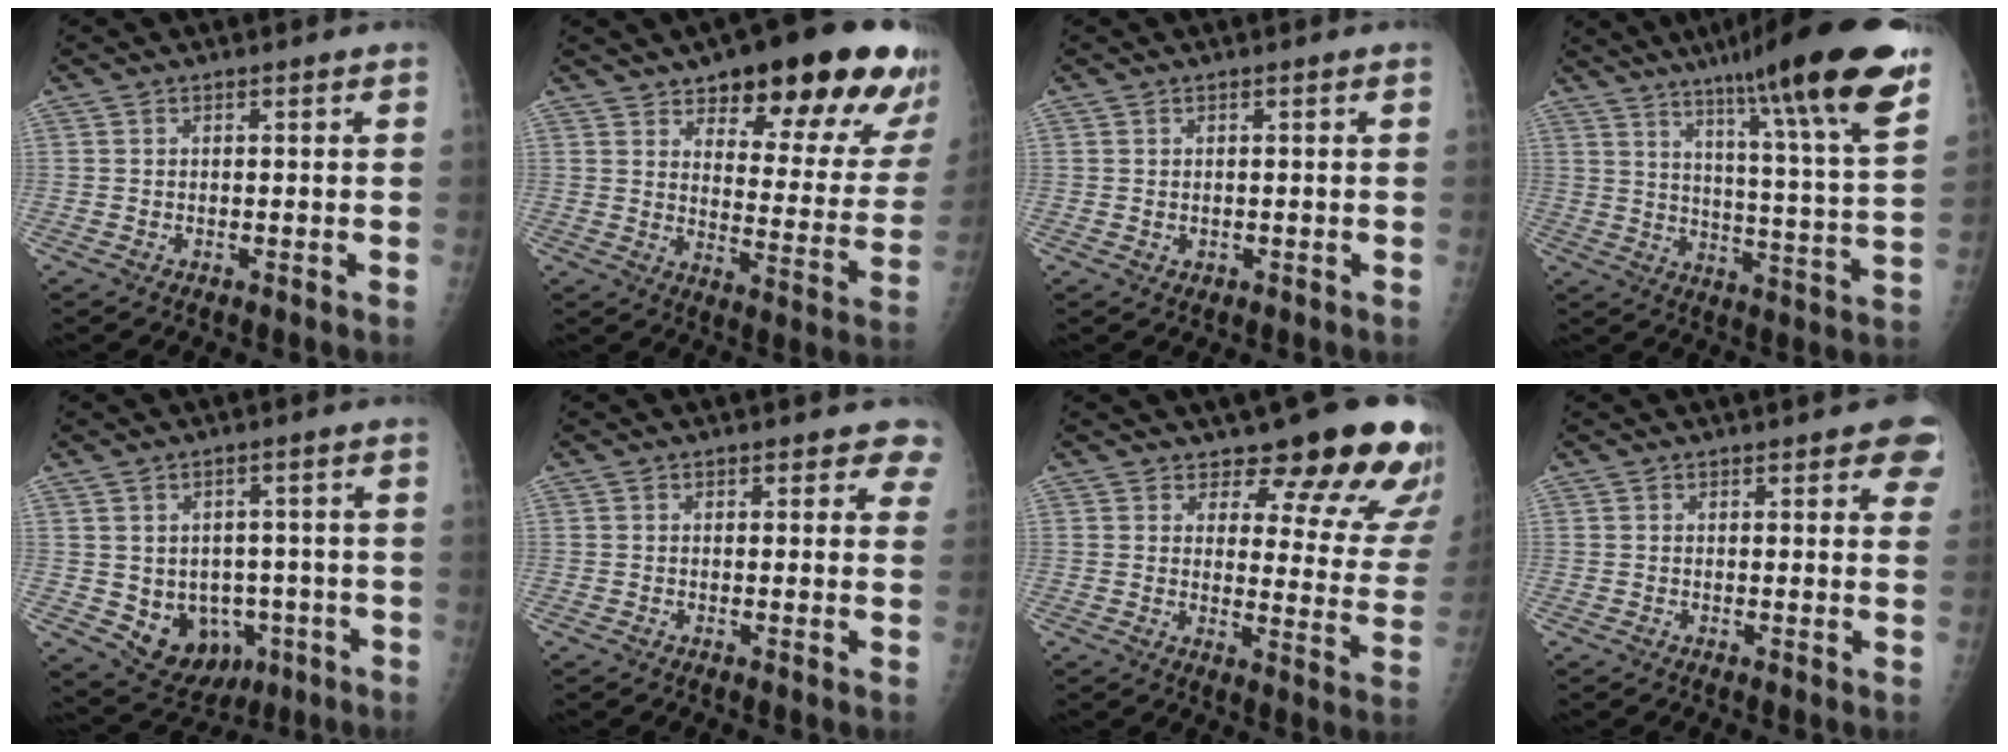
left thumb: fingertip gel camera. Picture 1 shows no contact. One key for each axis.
{"total": 25.2, "fx": 16.8, "fy": 8.4, "fz": 16.8, "tx": -0.174, "ty": -0.071, "tz": 0.221}
{"total": 0.8, "fx": 0.0, "fy": 0.7, "fz": 0.4, "tx": -0.008, "ty": -0.001, "tz": 0.004}
{"total": 24.1, "fx": 16.1, "fy": 1.3, "fz": 17.8, "tx": -0.250, "ty": -0.065, "tz": 0.233}
{"total": 10.8, "fx": -2.6, "fy": 8.6, "fz": 6.0, "tx": -0.060, "ty": 0.014, "tz": -0.015}
{"total": 3.8, "fx": 3.0, "fy": 1.9, "fz": 1.3, "tx": 0.023, "ty": -0.010, "tz": 0.022}
{"total": 18.0, "fx": 14.9, "fy": 5.8, "fz": 8.2, "tx": -0.049, "ty": -0.112, "tz": 0.166}
{"total": 5.9, "fx": 3.5, "fy": 2.1, "fz": 4.3, "tx": -0.020, "ty": -0.005, "tz": 0.034}